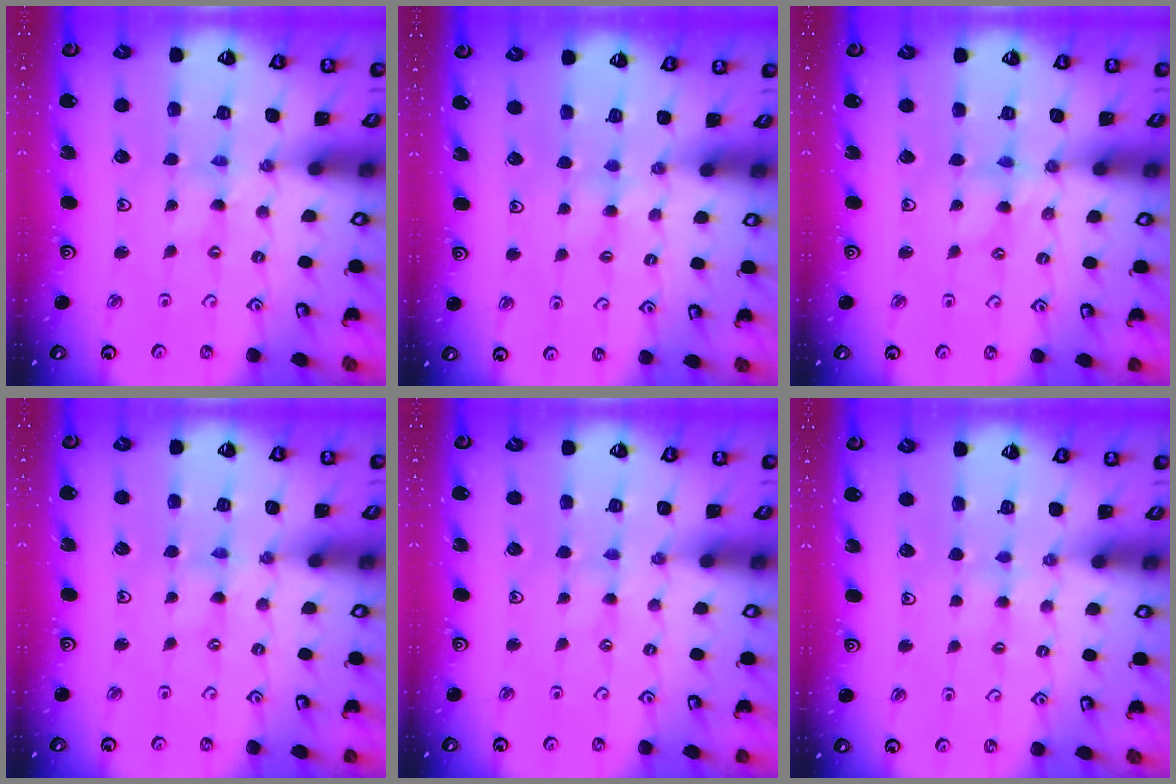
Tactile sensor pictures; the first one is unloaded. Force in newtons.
{"total": 3.1, "press": 3.0, "slide": 0.5}
{"total": 2.7, "press": 2.7, "slide": 0.3}
{"total": 0.0}
{"total": 0.0}
{"total": 3.3, "press": 3.3, "slide": 0.4}